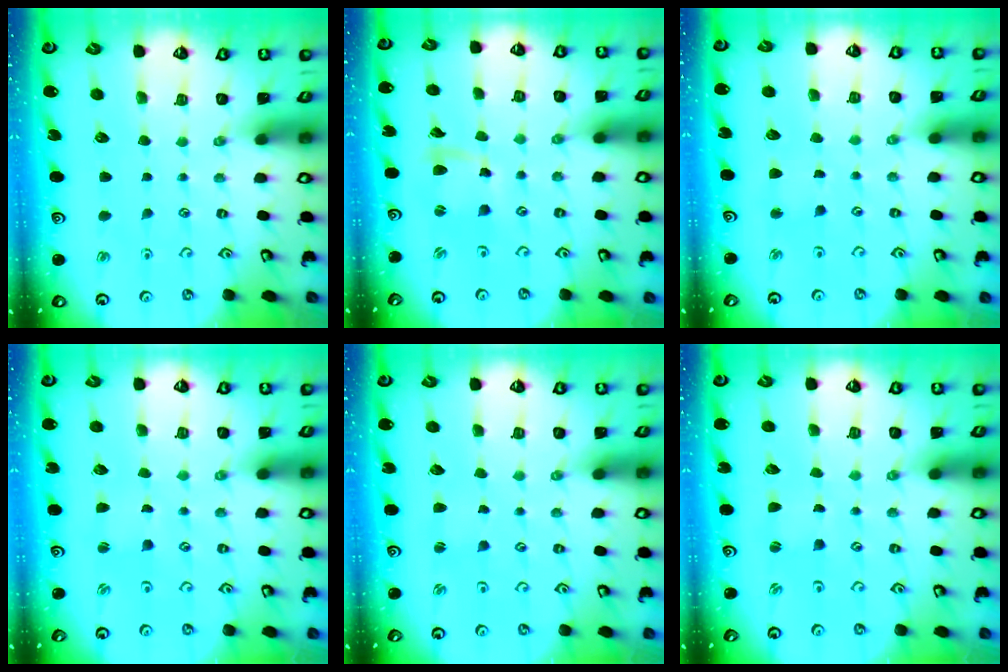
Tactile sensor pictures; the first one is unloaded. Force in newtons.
{"total": 5.8, "press": 5.7, "slide": 0.6}
{"total": 2.8, "press": 2.8, "slide": 0.3}
{"total": 1.1, "press": 1.1, "slide": 0.3}
{"total": 0.7, "press": 0.7, "slide": 0.1}
{"total": 0.6, "press": 0.6, "slide": 0.1}